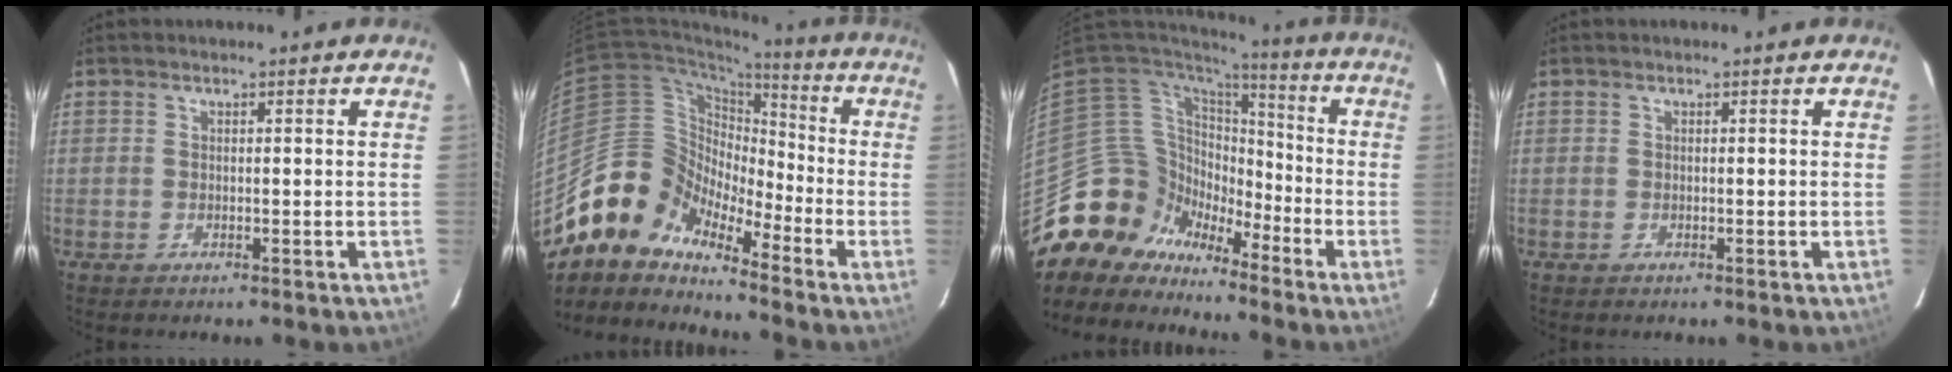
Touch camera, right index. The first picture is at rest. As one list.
[{"total": 11.6, "force": [-9.6, 5.7, 3.1], "torque": [-0.048, 0.025, -0.203]}, {"total": 11.7, "force": [-9.0, 7.4, -0.1], "torque": [-0.021, 0.037, -0.175]}, {"total": 0.0}]